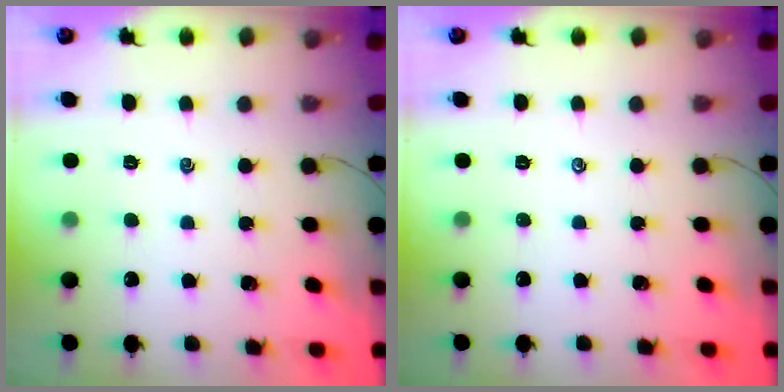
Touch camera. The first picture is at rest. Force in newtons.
{"total": 0.0}